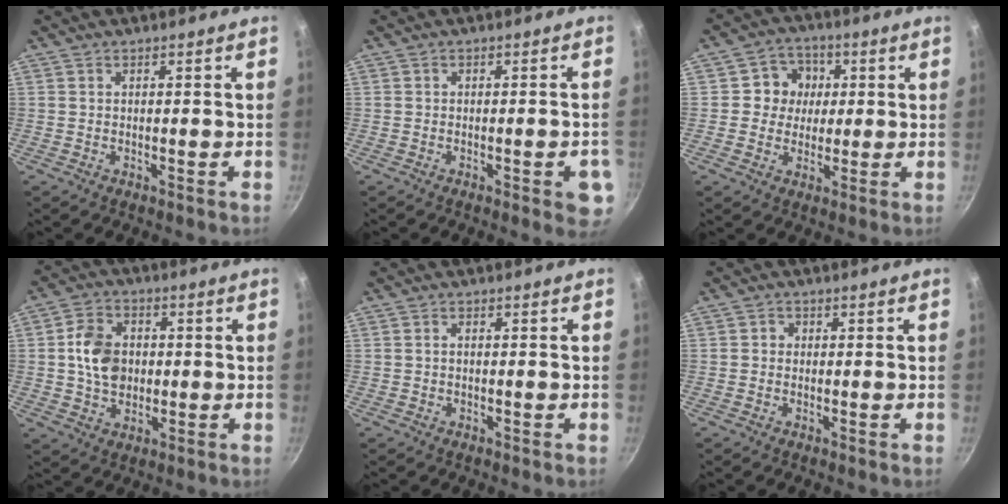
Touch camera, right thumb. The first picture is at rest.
{"total": 3.7, "force": [-1.0, 1.7, 3.2], "torque": [-0.026, -0.002, -0.014]}
{"total": 7.3, "force": [1.1, 6.8, 2.2], "torque": [0.010, 0.008, 0.005]}
{"total": 9.5, "force": [0.6, 7.4, 5.9], "torque": [-0.082, 0.011, 0.005]}
{"total": 0.9, "force": [0.0, 0.7, 0.5], "torque": [-0.009, 0.004, 0.000]}
{"total": 1.4, "force": [-0.1, 1.4, 0.5], "torque": [-0.002, 0.002, -0.005]}